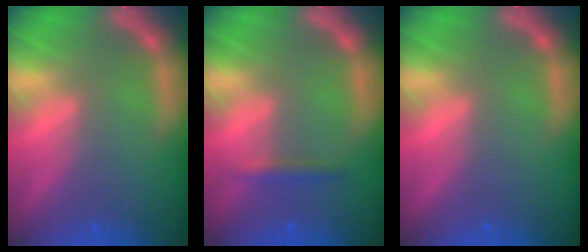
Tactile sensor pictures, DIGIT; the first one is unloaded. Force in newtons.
{"total": 1.4}
{"total": 0.0}